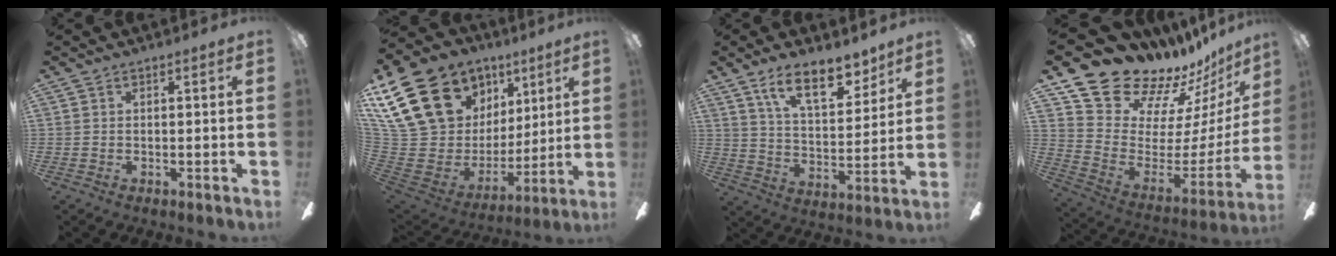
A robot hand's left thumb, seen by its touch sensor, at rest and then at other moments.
{"total": 25.2, "force": [14.0, 16.5, 12.9], "torque": [-0.275, -0.076, 0.290]}
{"total": 14.5, "force": [10.3, 5.8, 8.3], "torque": [-0.129, -0.053, 0.180]}
{"total": 19.4, "force": [16.9, 8.5, 4.3], "torque": [-0.080, -0.148, 0.322]}